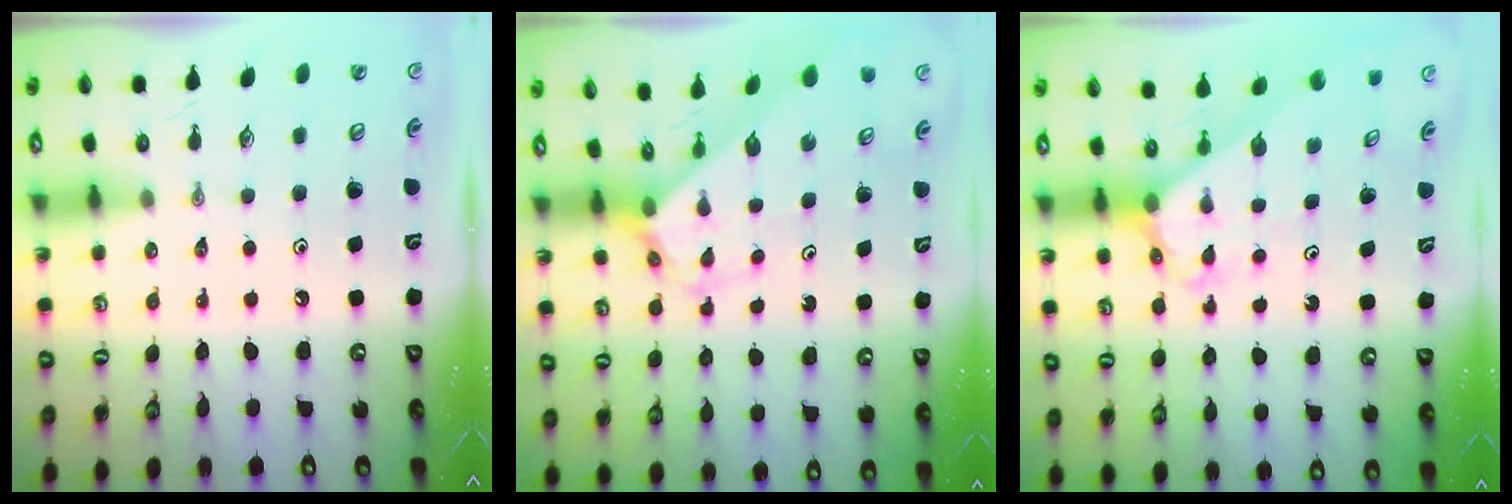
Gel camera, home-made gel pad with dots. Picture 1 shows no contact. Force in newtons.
{"total": 2.6, "press": 2.6, "slide": 0.2}
{"total": 2.6, "press": 2.6, "slide": 0.2}